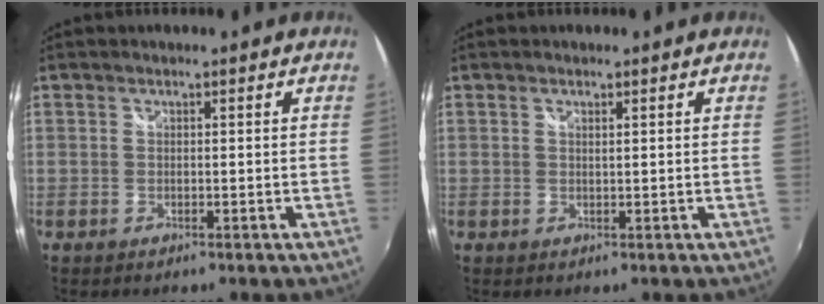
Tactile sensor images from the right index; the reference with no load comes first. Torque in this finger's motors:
{"motor_torque": [-0.03, 0.21, 0.05, 0.00]}